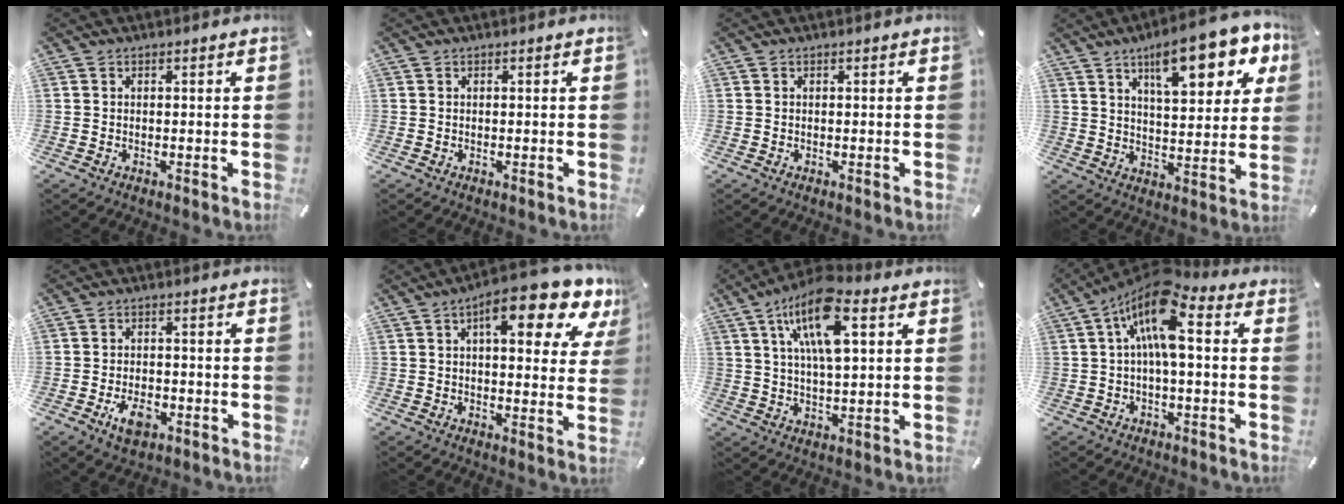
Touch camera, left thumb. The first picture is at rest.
{"total": 0.0}
{"total": 0.0}
{"total": 17.5, "force": [9.8, 7.0, 12.8], "torque": [-0.175, -0.044, 0.154]}
{"total": 5.8, "force": [-2.6, 3.5, 3.9], "torque": [-0.072, 0.006, -0.047]}
{"total": 14.3, "force": [8.1, 5.0, 10.6], "torque": [-0.145, -0.039, 0.127]}
{"total": 14.2, "force": [6.4, 5.3, 11.5], "torque": [-0.217, -0.009, 0.106]}
{"total": 13.4, "force": [3.4, 5.5, 11.7], "torque": [-0.212, -0.019, 0.056]}